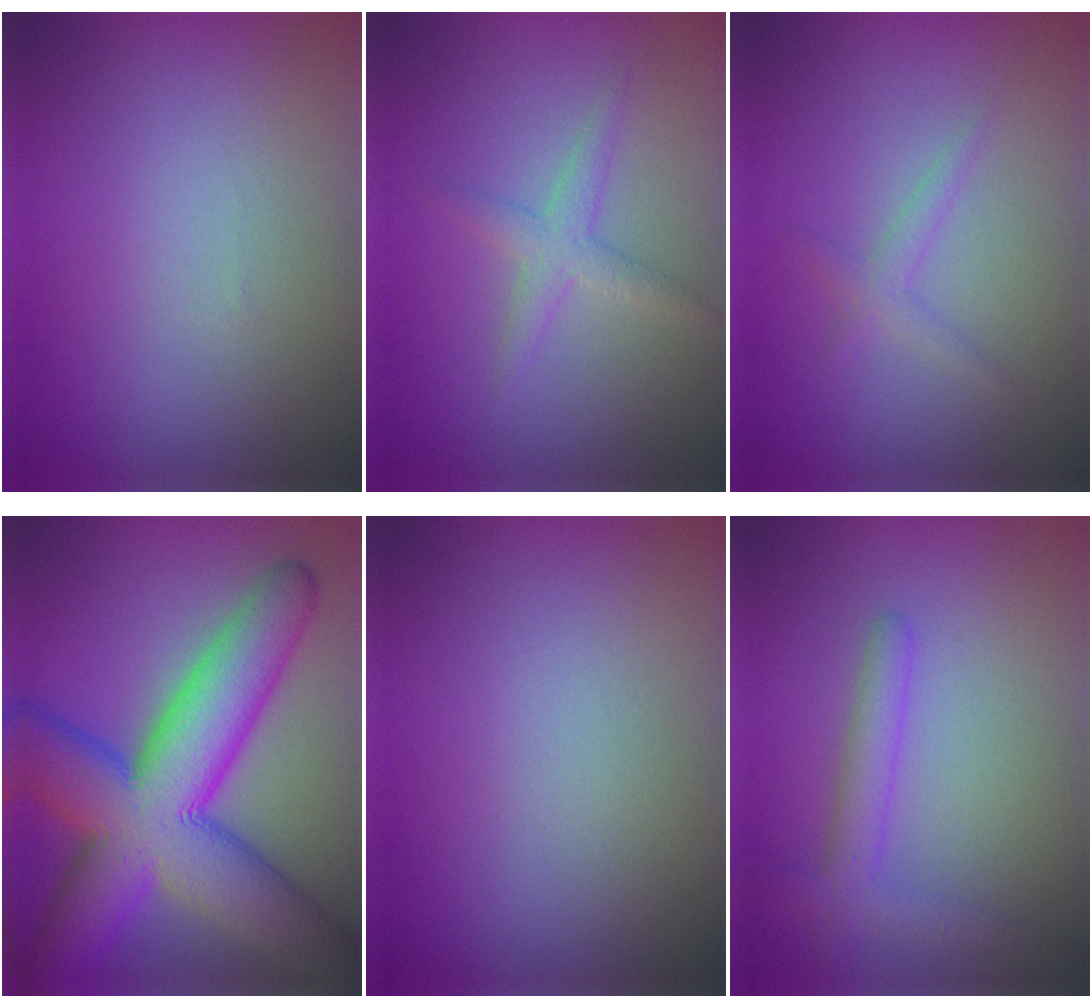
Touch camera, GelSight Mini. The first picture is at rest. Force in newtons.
{"total": 2.1, "press": 2.1, "slide": 0.0}
{"total": 1.3, "press": 1.3, "slide": 0.1}
{"total": 14.5, "press": 14.5, "slide": 0.2}
{"total": 0.0}
{"total": 2.9, "press": 2.9, "slide": 0.1}